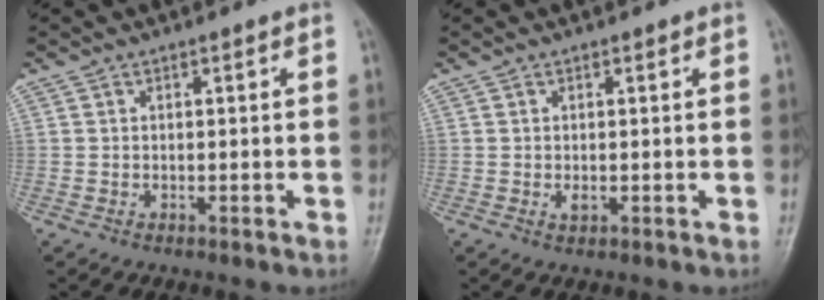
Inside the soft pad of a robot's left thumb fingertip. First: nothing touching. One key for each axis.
{"total": 1.2, "fx": 0.1, "fy": 0.8, "fz": 0.9, "tx": -0.011, "ty": -0.002, "tz": 0.003}